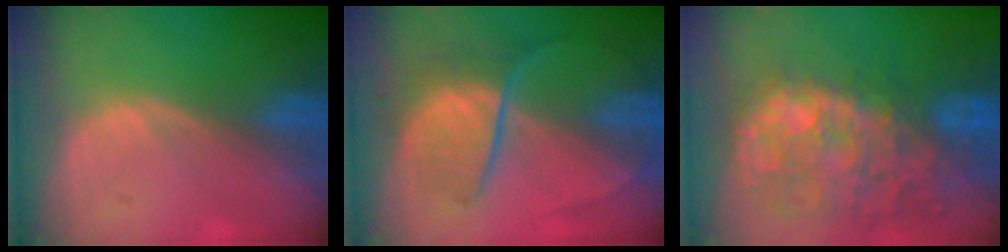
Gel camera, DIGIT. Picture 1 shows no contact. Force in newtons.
{"total": 6.7, "press": 6.6, "slide": 1.1}
{"total": 13.8, "press": 11.5, "slide": 7.6}